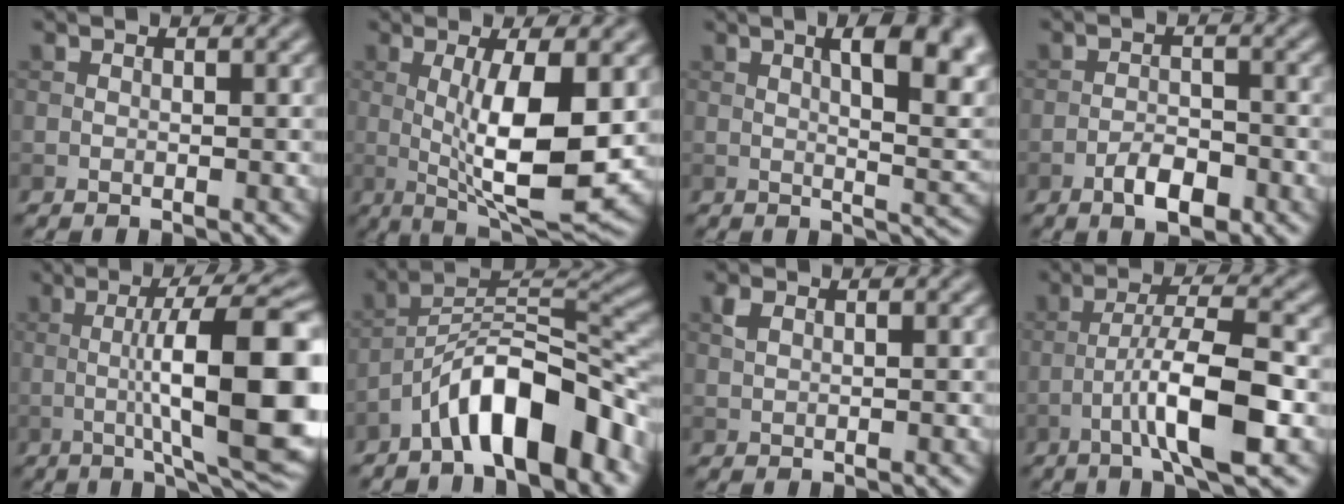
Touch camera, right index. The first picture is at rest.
{"total": 9.3, "force": [0.2, 2.4, 9.0], "torque": [-0.141, -0.012, 0.010]}
{"total": 10.2, "force": [3.3, 3.8, 8.9], "torque": [-0.086, 0.013, 0.039]}
{"total": 3.4, "force": [-1.9, 1.4, 2.4], "torque": [-0.038, 0.005, -0.037]}
{"total": 14.2, "force": [-0.7, 3.3, 13.8], "torque": [-0.190, 0.007, -0.011]}
{"total": 9.6, "force": [-5.9, 2.9, 7.0], "torque": [-0.109, 0.019, -0.104]}
{"total": 1.4, "force": [0.4, 0.7, 1.1], "torque": [-0.026, 0.002, 0.011]}
{"total": 7.5, "force": [-2.8, 1.2, 6.9], "torque": [-0.116, 0.016, -0.052]}